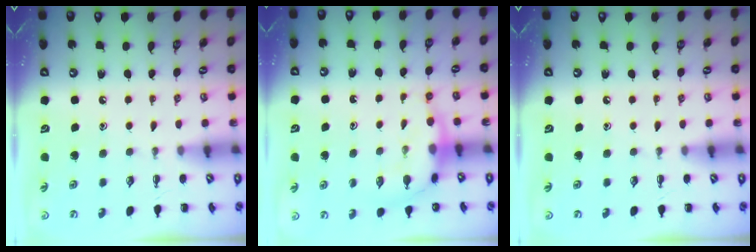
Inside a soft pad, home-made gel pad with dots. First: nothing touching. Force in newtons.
{"total": 7.4, "press": 7.3, "slide": 0.8}
{"total": 0.0}